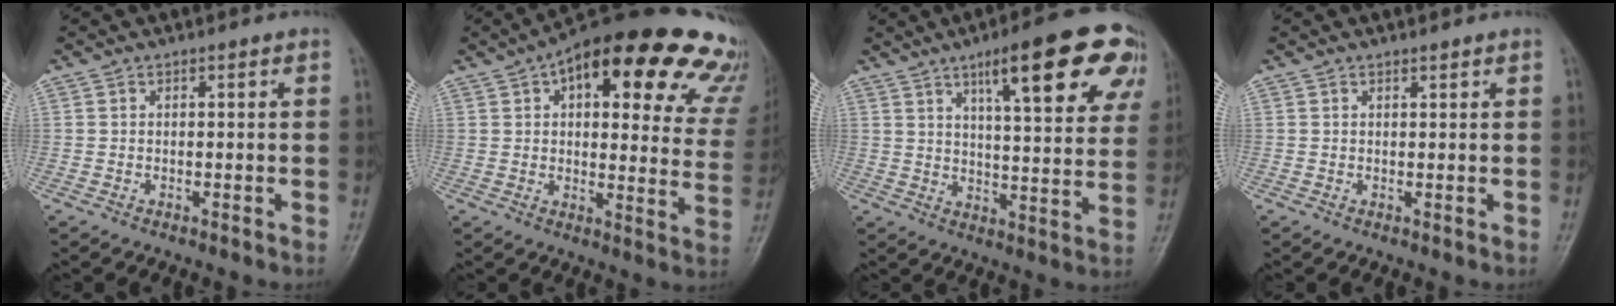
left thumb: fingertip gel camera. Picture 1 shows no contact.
{"total": 29.9, "force": [17.6, 11.2, 21.4], "torque": [-0.231, -0.018, 0.215]}
{"total": 20.4, "force": [10.6, 5.2, 16.7], "torque": [-0.197, -0.021, 0.146]}
{"total": 0.6, "force": [0.5, 0.1, 0.2], "torque": [-0.006, -0.005, 0.009]}